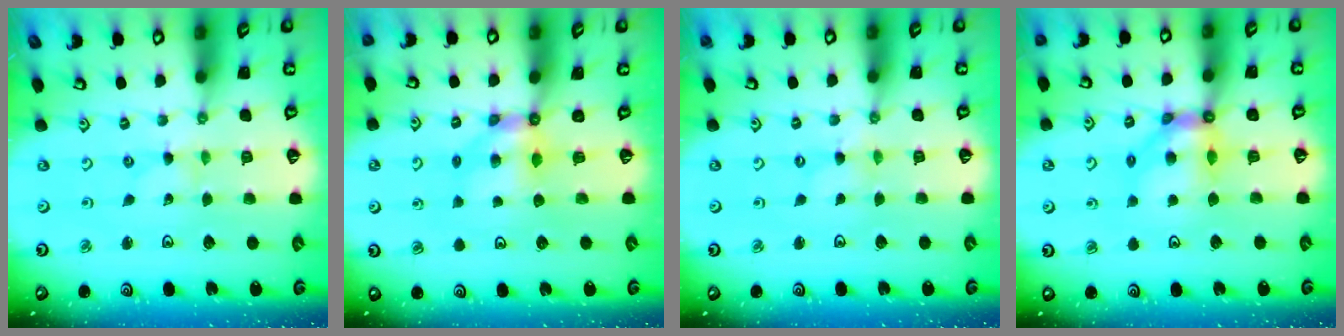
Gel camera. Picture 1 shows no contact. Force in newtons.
{"total": 5.8, "press": 5.8, "slide": 0.3}
{"total": 0.0}
{"total": 8.4, "press": 8.3, "slide": 0.9}